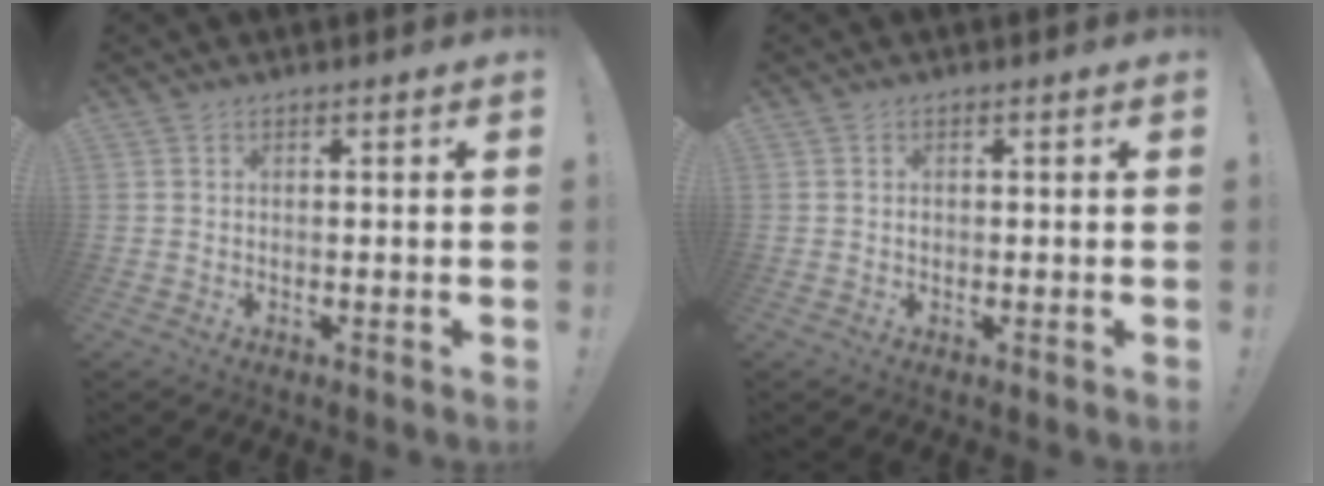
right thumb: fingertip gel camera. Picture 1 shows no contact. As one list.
[{"total": 0.6, "force": [-0.2, 0.5, 0.2], "torque": [-0.001, 0.002, -0.006]}]